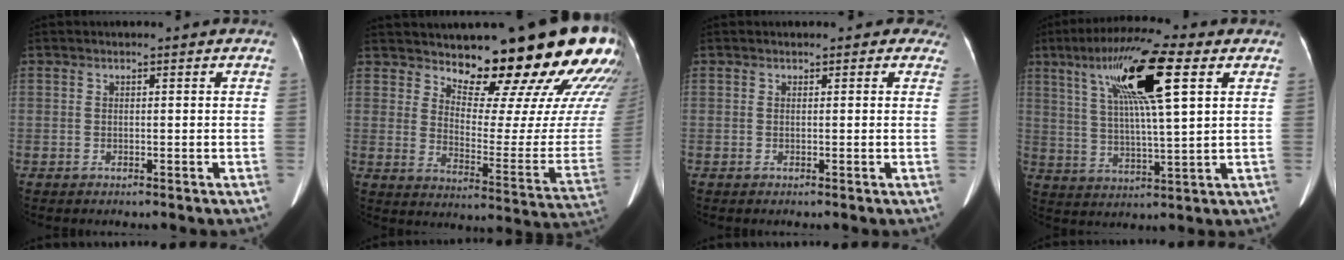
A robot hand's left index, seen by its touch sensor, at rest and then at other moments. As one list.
[{"total": 24.5, "force": [20.2, 4.1, 13.2], "torque": [-0.173, -0.101, 0.250]}, {"total": 1.4, "force": [0.8, 1.0, 0.4], "torque": [0.005, -0.001, -0.002]}, {"total": 15.2, "force": [6.2, 1.4, 13.8], "torque": [-0.258, 0.022, 0.109]}]